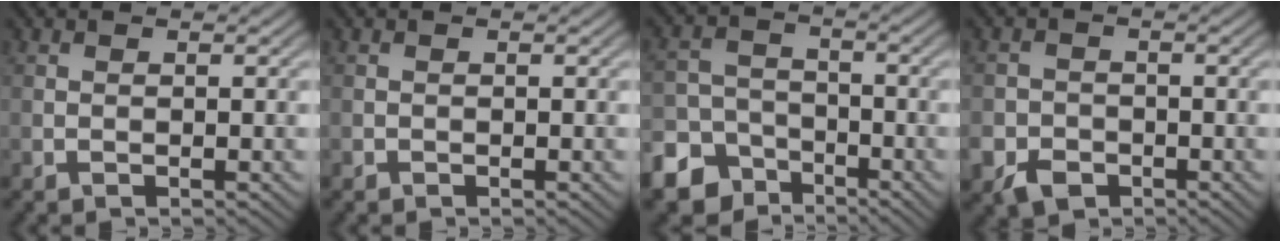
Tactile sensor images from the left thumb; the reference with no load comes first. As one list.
[{"total": 0.0}, {"total": 8.8, "force": [-5.9, 6.0, 2.6], "torque": [-0.055, -0.022, -0.119]}, {"total": 4.4, "force": [-2.5, 3.2, 1.7], "torque": [-0.037, -0.010, -0.051]}]